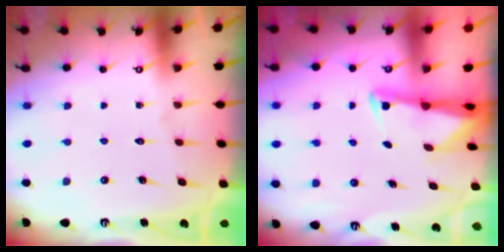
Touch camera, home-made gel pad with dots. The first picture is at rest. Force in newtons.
{"total": 2.4, "press": 2.3, "slide": 0.5}